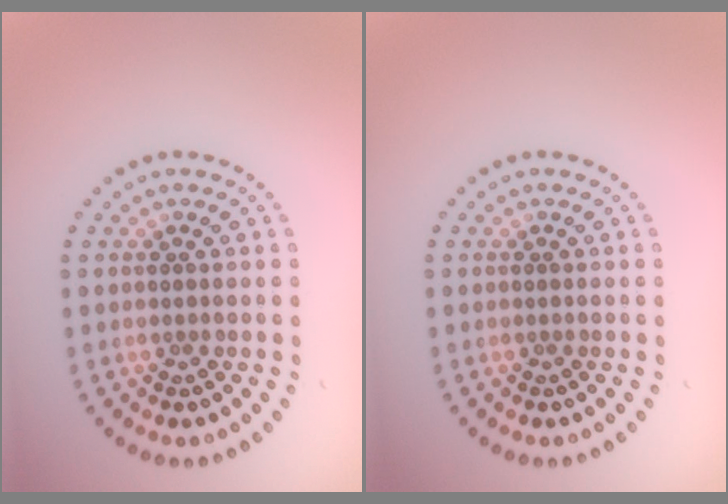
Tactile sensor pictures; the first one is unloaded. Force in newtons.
{"total": 0.0}